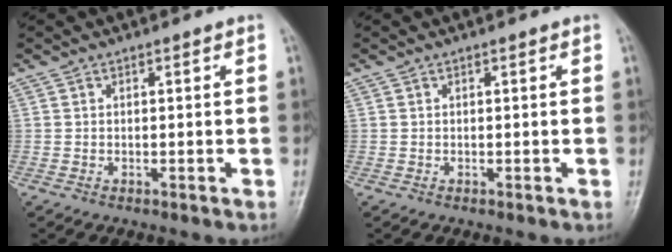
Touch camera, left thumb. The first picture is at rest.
{"total": 0.0}